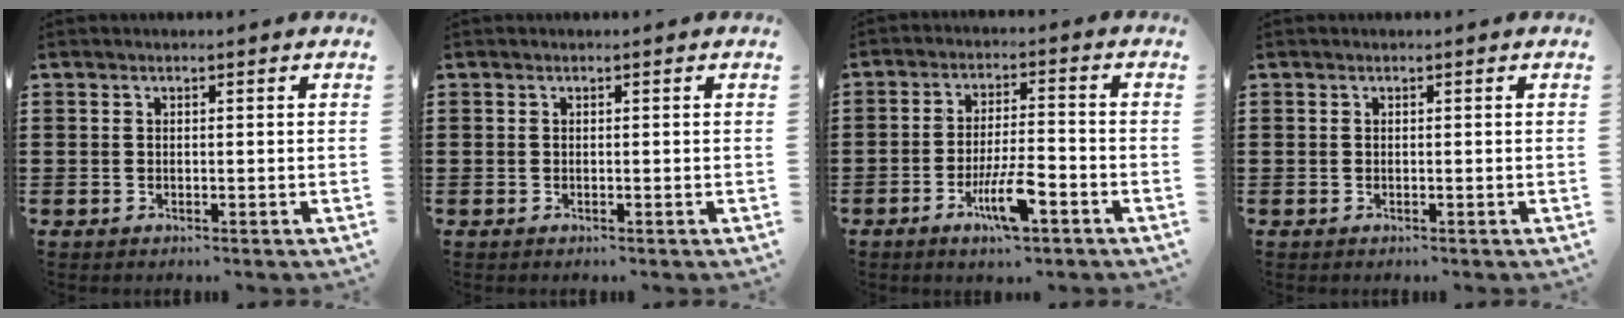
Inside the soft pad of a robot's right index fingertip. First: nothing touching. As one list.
[{"total": 0.0}, {"total": 7.8, "force": [-3.8, 1.7, 6.6], "torque": [-0.128, -0.004, -0.069]}, {"total": 0.0}]